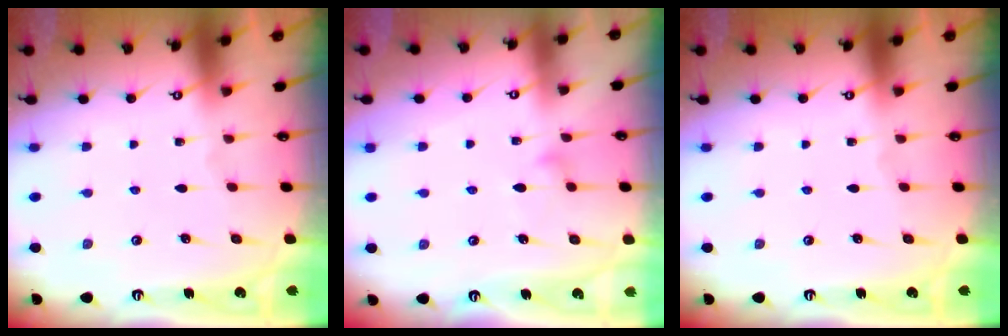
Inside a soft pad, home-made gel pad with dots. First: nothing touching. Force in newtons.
{"total": 8.4, "press": 8.4, "slide": 0.5}
{"total": 0.0}